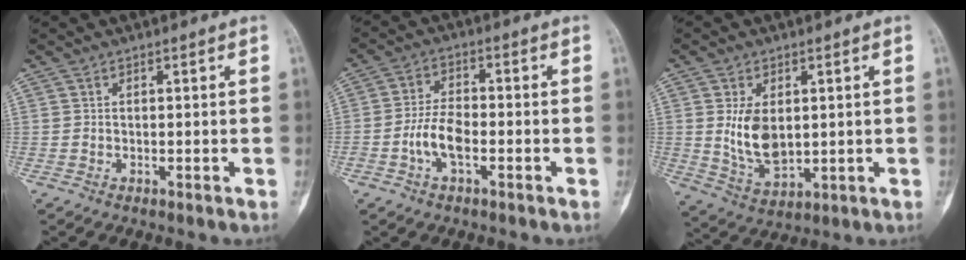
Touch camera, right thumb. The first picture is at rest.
{"total": 6.4, "force": [-2.2, 3.2, 5.1], "torque": [-0.100, 0.020, -0.045]}
{"total": 9.2, "force": [1.2, 5.7, 7.1], "torque": [-0.114, -0.015, 0.039]}